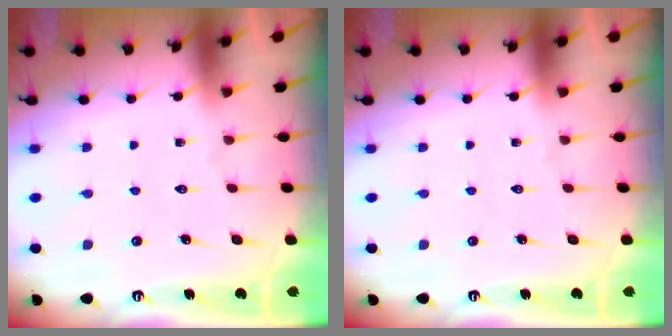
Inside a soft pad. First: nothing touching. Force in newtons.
{"total": 0.0}